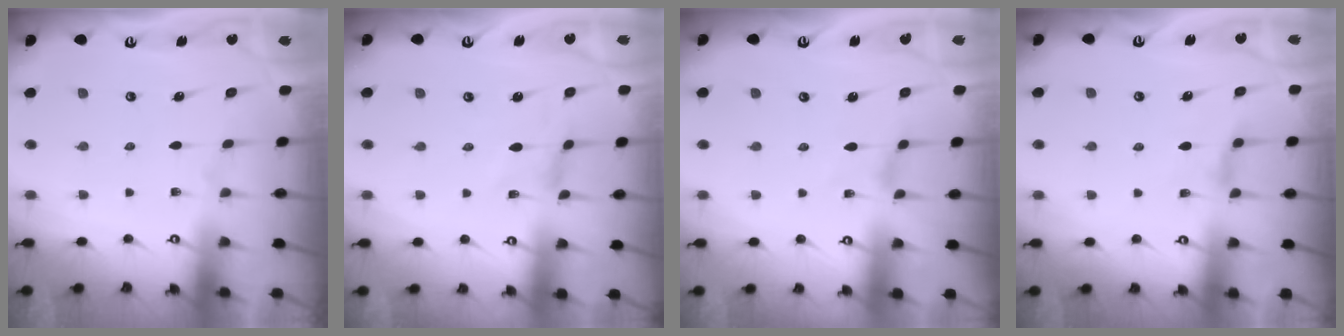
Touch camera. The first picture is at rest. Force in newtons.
{"total": 0.0}
{"total": 0.0}
{"total": 4.2, "press": 4.2, "slide": 0.5}